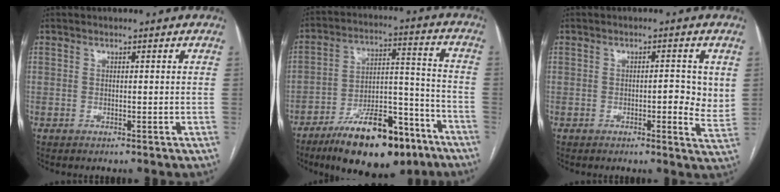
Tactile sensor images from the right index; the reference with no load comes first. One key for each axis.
{"total": 18.4, "fx": -12.6, "fy": 6.2, "fz": 11.9, "tx": -0.179, "ty": 0.030, "tz": -0.202}
{"total": 5.0, "fx": 0.3, "fy": 1.5, "fz": 4.8, "tx": -0.057, "ty": -0.003, "tz": 0.000}